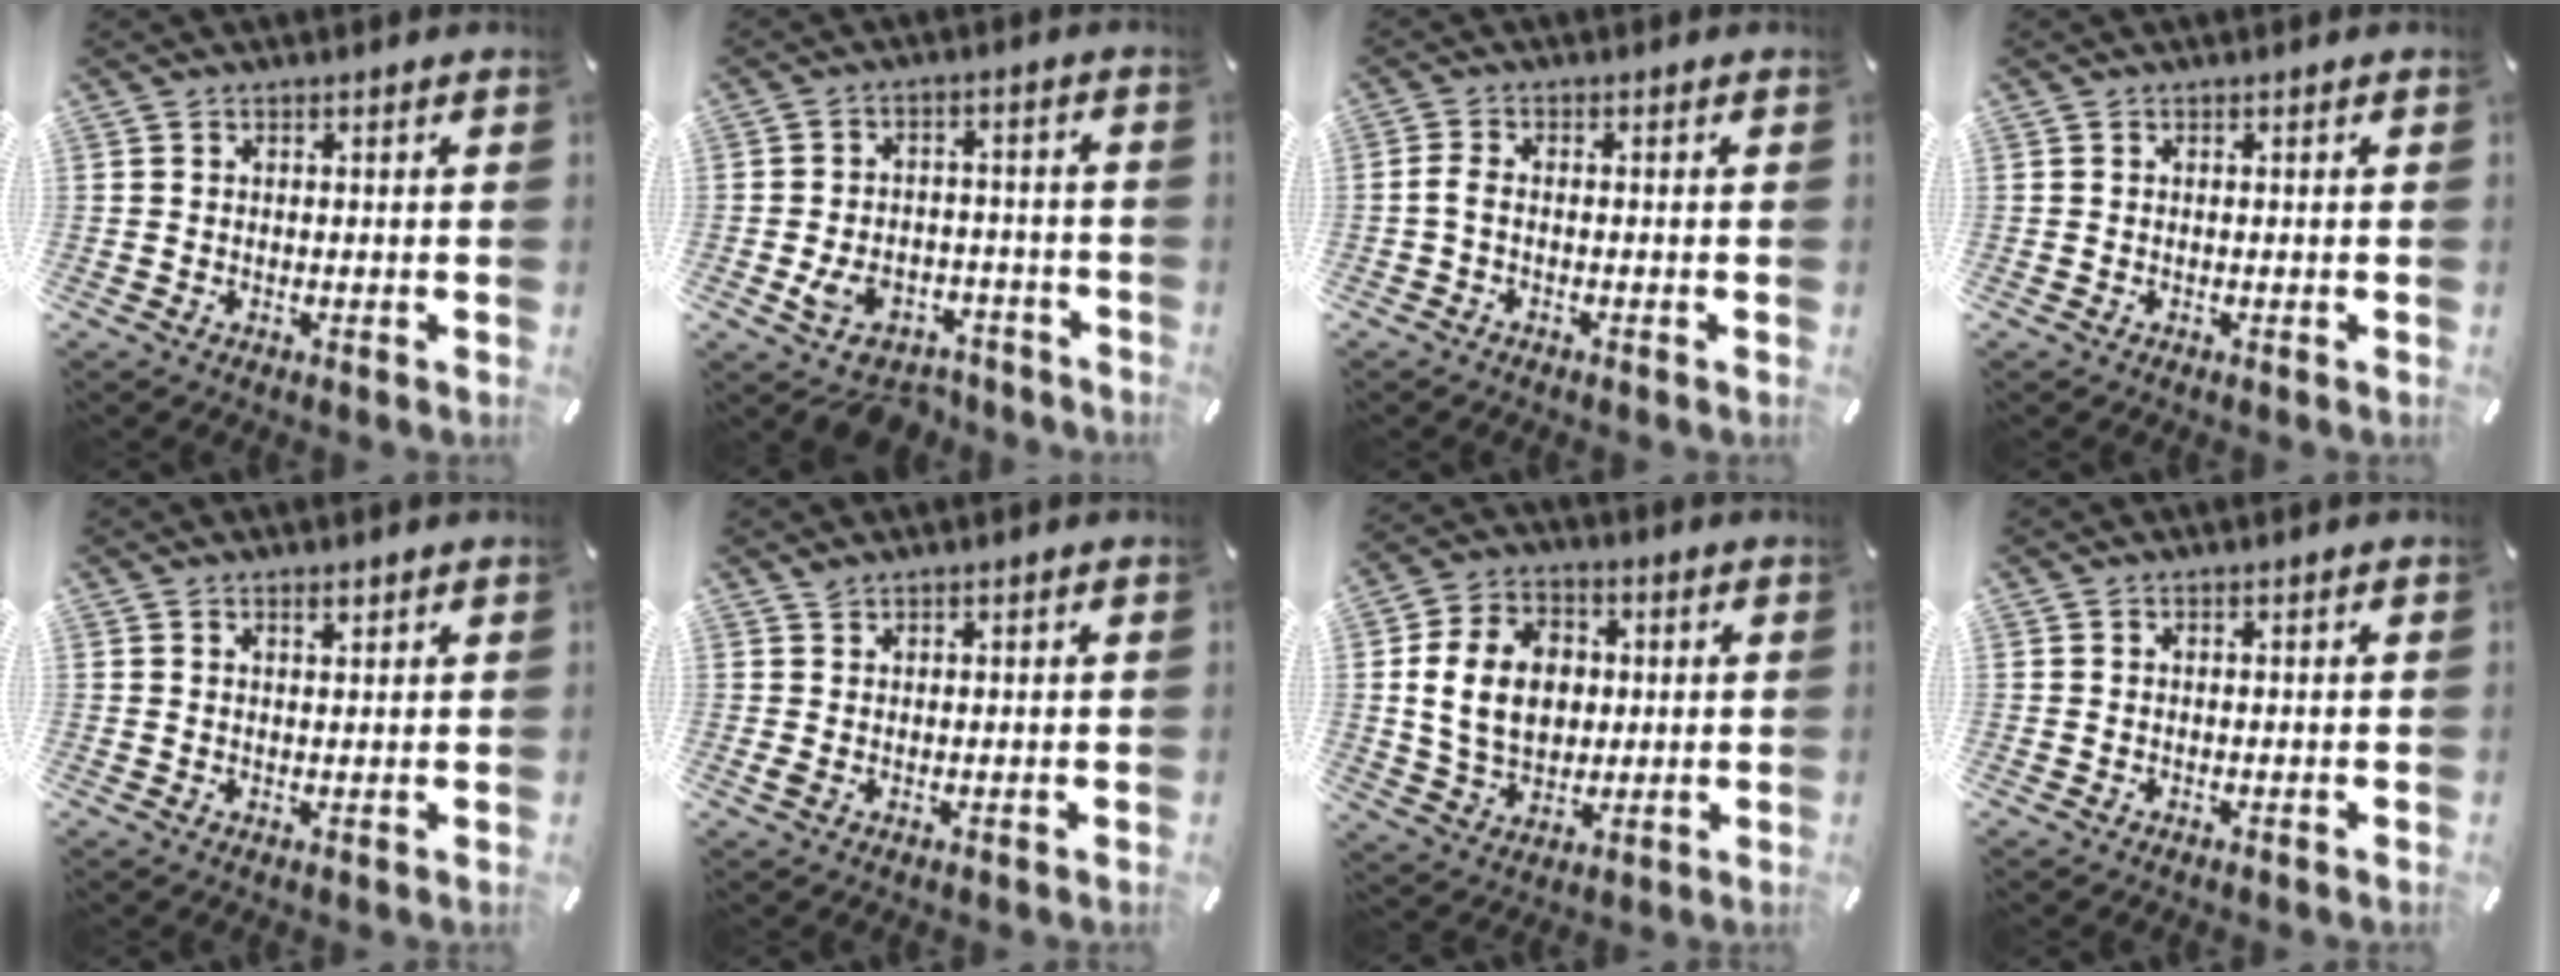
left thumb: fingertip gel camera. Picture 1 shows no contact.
{"total": 7.8, "force": [-4.2, 5.6, 3.5], "torque": [-0.052, 0.034, -0.071]}
{"total": 2.2, "force": [-1.0, 0.7, 1.8], "torque": [-0.040, 0.001, -0.020]}
{"total": 0.0}
{"total": 1.6, "force": [1.2, 0.6, 0.9], "torque": [-0.018, -0.001, 0.022]}
{"total": 1.0, "force": [0.8, 0.4, 0.5], "torque": [-0.012, -0.001, 0.015]}
{"total": 13.5, "force": [1.3, 10.6, 8.3], "torque": [-0.170, 0.017, 0.024]}
{"total": 0.0}